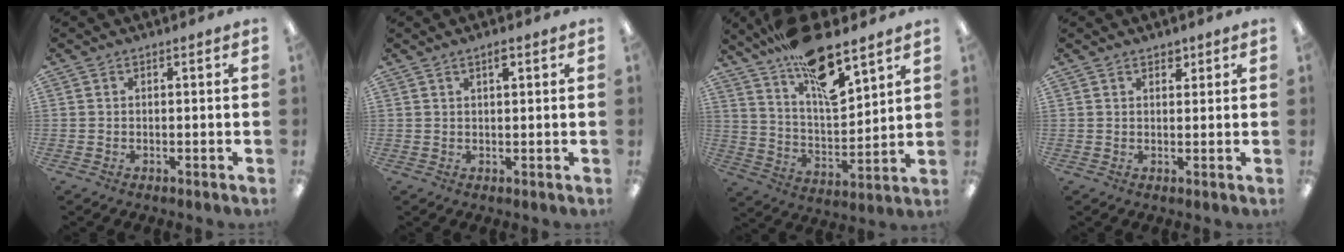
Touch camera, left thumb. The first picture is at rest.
{"total": 2.1, "force": [1.4, 0.5, 1.4], "torque": [-0.024, -0.001, 0.023]}
{"total": 18.4, "force": [13.6, 5.8, 11.0], "torque": [-0.188, -0.085, 0.234]}
{"total": 2.1, "force": [1.6, 1.1, 0.8], "torque": [-0.001, -0.007, 0.026]}